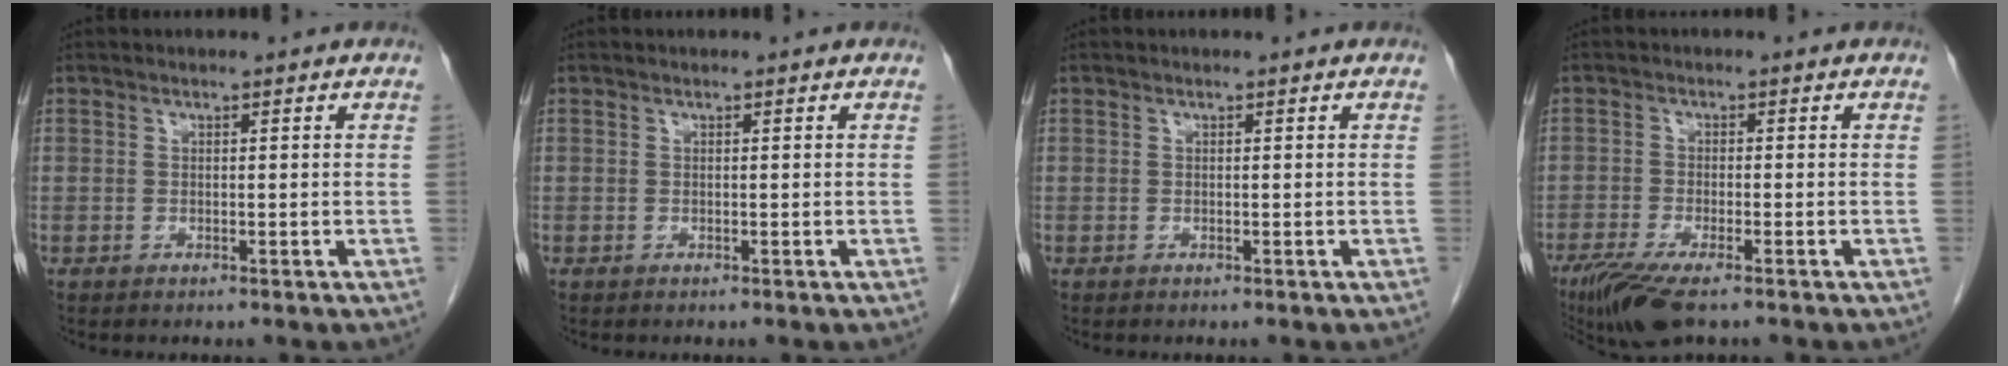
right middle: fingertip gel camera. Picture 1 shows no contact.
{"total": 0.0}
{"total": 0.0}
{"total": 7.3, "force": [-5.1, 1.4, 5.0], "torque": [-0.089, -0.018, -0.087]}